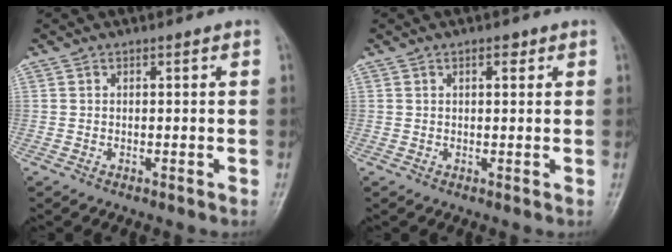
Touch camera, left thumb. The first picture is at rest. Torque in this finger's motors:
{"motor_torque": [-0.21, -0.04, -0.17, 0.11, -0.06]}